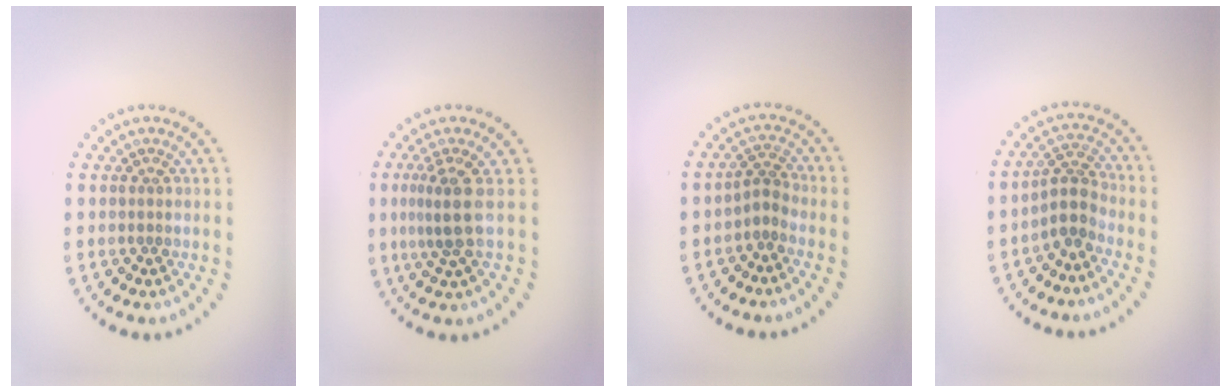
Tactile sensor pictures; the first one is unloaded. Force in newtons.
{"total": 2.8, "press": 2.0, "slide": 1.9}
{"total": 1.9, "press": 1.2, "slide": 1.5}
{"total": 2.9, "press": 2.2, "slide": 1.9}